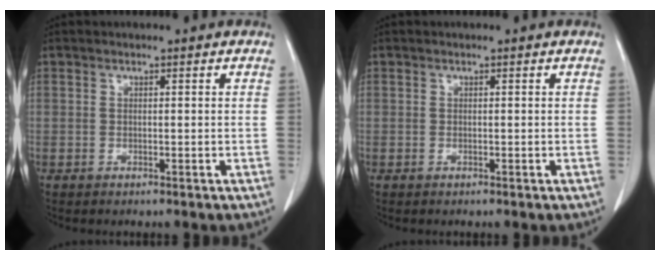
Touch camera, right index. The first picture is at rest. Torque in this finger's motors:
{"motor_torque": [0.04, -0.03, 0.02, 0.02]}